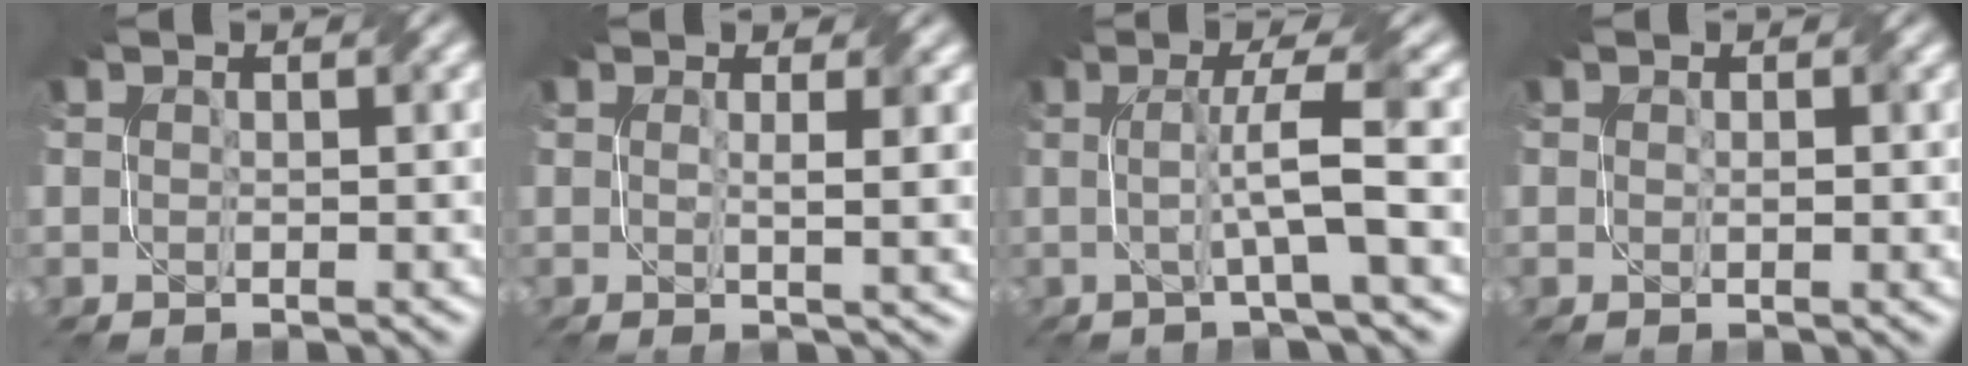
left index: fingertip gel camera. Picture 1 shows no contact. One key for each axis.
{"total": 3.1, "fx": 0.7, "fy": 0.7, "fz": 2.9, "tx": -0.040, "ty": -0.002, "tz": 0.009}
{"total": 5.4, "fx": -0.1, "fy": 0.4, "fz": 5.4, "tx": -0.093, "ty": 0.005, "tz": -0.005}
{"total": 1.1, "fx": 0.1, "fy": 0.4, "fz": 1.0, "tx": -0.017, "ty": -0.003, "tz": 0.004}